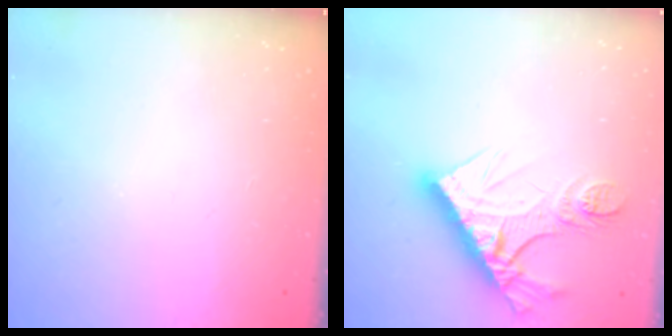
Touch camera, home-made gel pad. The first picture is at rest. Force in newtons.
{"total": 15.0, "press": 14.9, "slide": 1.4}